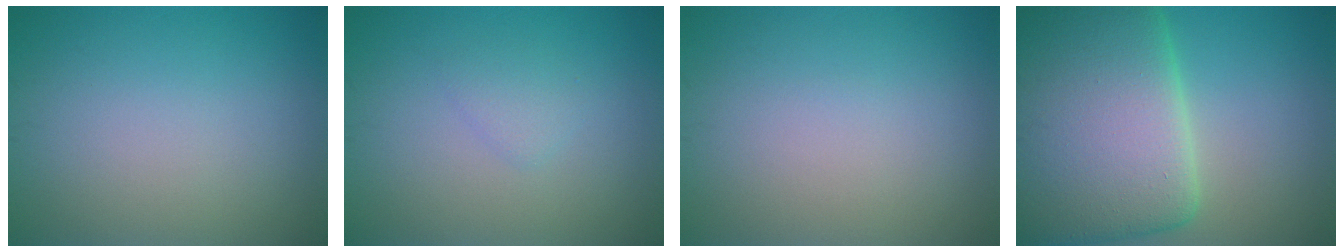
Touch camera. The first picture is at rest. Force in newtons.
{"total": 1.2, "press": 1.2, "slide": 0.1}
{"total": 0.0}
{"total": 16.6, "press": 16.6, "slide": 1.0}